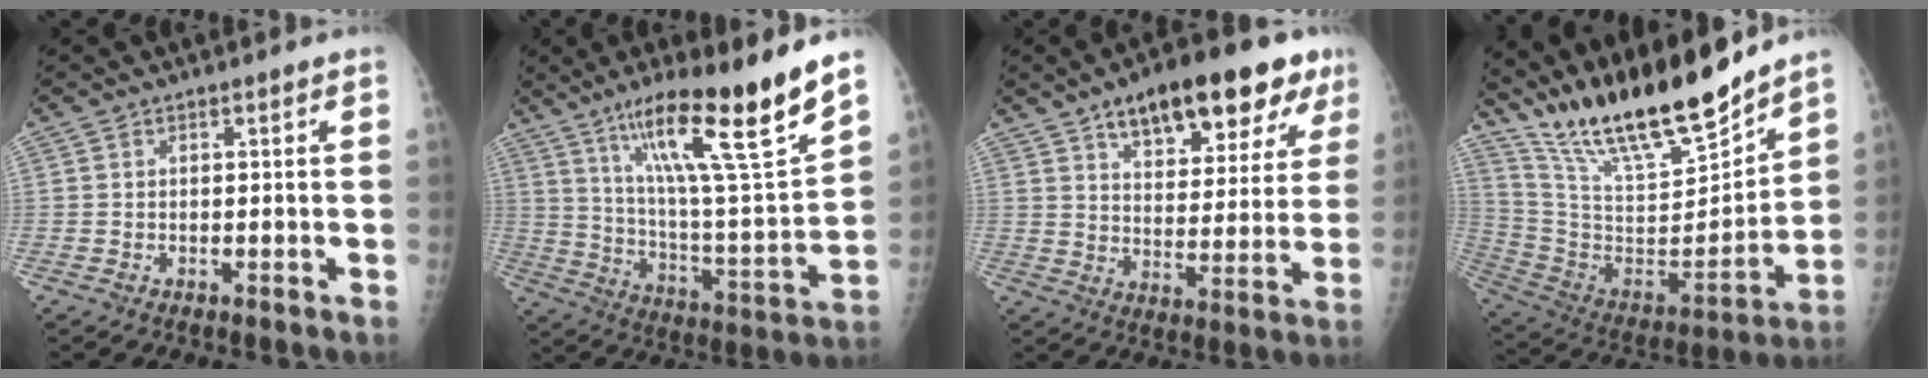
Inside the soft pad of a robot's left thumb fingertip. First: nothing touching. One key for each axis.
{"total": 22.7, "fx": 14.7, "fy": 1.8, "fz": 17.2, "tx": -0.258, "ty": -0.064, "tz": 0.251}
{"total": 20.2, "fx": 11.8, "fy": 8.4, "fz": 14.1, "tx": -0.157, "ty": -0.027, "tz": 0.171}
{"total": 23.9, "fx": 20.2, "fy": 4.6, "fz": 11.8, "tx": -0.173, "ty": -0.107, "tz": 0.360}